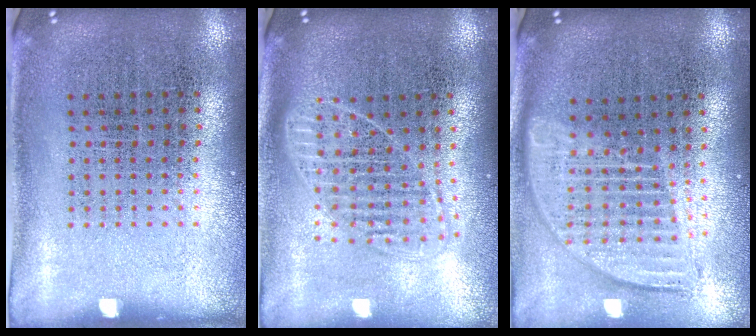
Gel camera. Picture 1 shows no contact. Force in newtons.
{"total": 1.7, "press": 1.4, "slide": 1.0}
{"total": 1.8, "press": 1.5, "slide": 1.0}